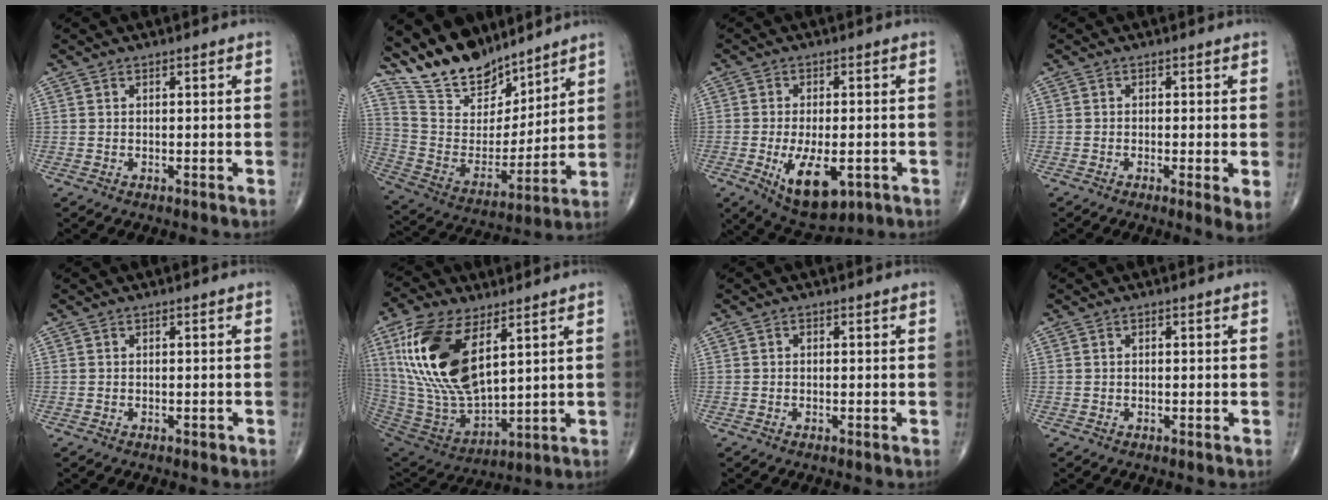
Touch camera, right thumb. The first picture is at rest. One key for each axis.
{"total": 16.6, "fx": 14.3, "fy": 6.9, "fz": 5.0, "tx": -0.052, "ty": -0.083, "tz": 0.274}
{"total": 11.2, "fx": -3.5, "fy": 5.3, "fz": 9.2, "tx": -0.142, "ty": -0.007, "tz": -0.043}
{"total": 3.2, "fx": -0.6, "fy": 0.5, "fz": 3.1, "tx": -0.058, "ty": -0.013, "tz": -0.015}
{"total": 0.7, "fx": -0.4, "fy": 0.4, "fz": 0.4, "tx": -0.003, "ty": 0.000, "tz": -0.007}
{"total": 22.2, "fx": 8.1, "fy": 10.7, "fz": 17.7, "tx": -0.350, "ty": -0.033, "tz": 0.163}
{"total": 0.5, "fx": -0.1, "fy": 0.4, "fz": 0.3, "tx": -0.002, "ty": 0.002, "tz": -0.007}
{"total": 0.0}